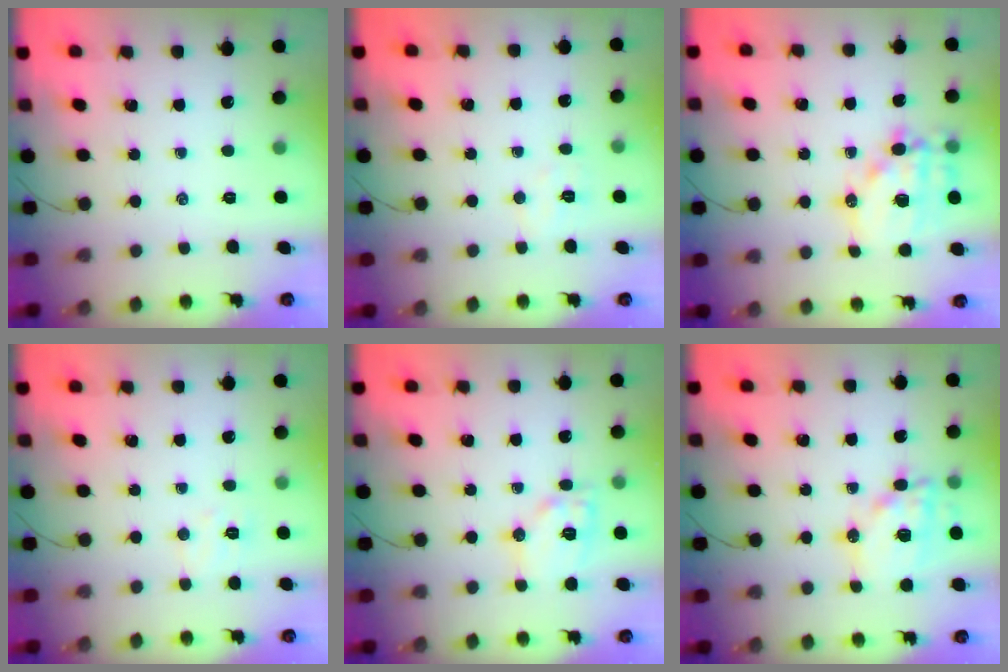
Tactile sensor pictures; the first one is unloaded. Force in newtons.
{"total": 4.3, "press": 4.2, "slide": 0.9}
{"total": 14.7, "press": 14.4, "slide": 3.1}
{"total": 4.3, "press": 4.2, "slide": 0.9}
{"total": 10.5, "press": 10.5, "slide": 0.6}
{"total": 13.5, "press": 13.4, "slide": 2.2}